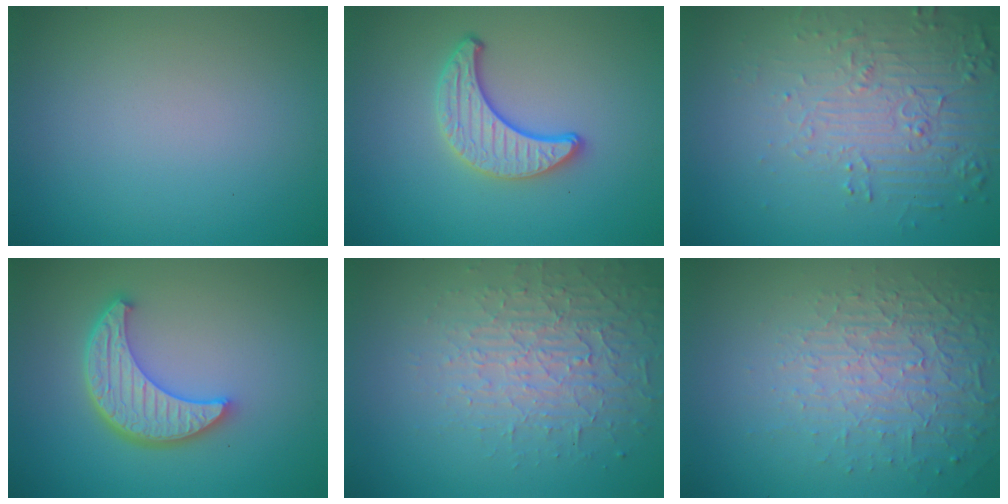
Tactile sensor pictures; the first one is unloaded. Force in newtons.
{"total": 3.6, "press": 3.1, "slide": 1.8}
{"total": 6.0, "press": 3.8, "slide": 4.6}
{"total": 5.6, "press": 4.3, "slide": 3.7}
{"total": 3.7, "press": 3.4, "slide": 1.3}
{"total": 5.5, "press": 3.2, "slide": 4.5}